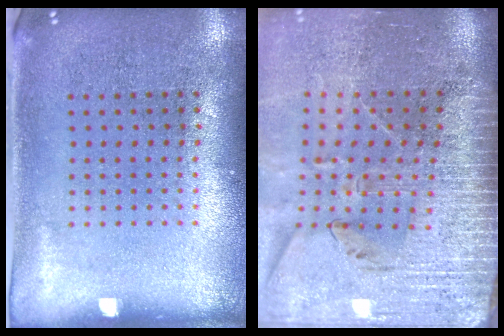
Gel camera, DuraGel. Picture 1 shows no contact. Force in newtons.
{"total": 3.9, "press": 3.4, "slide": 1.9}